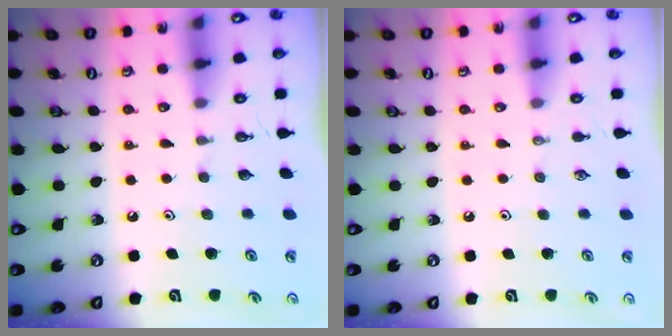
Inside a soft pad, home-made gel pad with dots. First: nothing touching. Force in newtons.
{"total": 0.0}